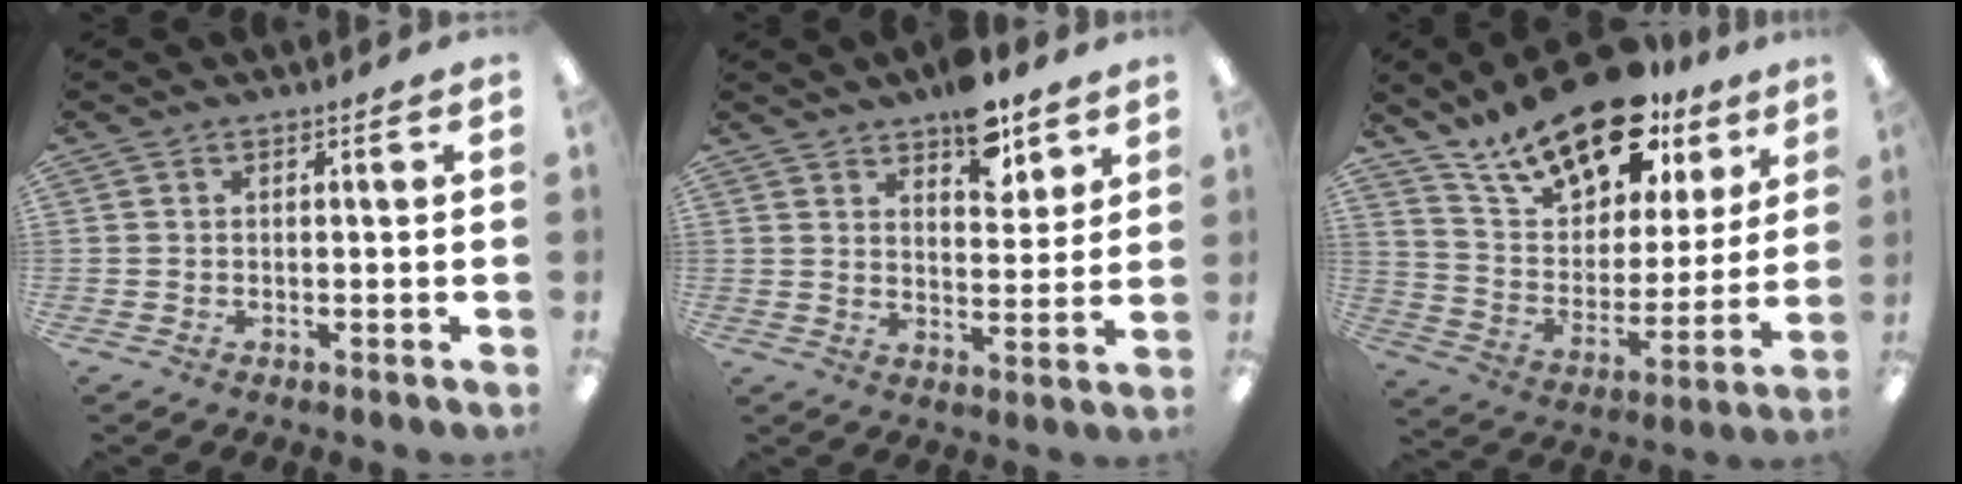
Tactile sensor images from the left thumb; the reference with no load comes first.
{"total": 10.9, "force": [7.6, 5.5, 5.6], "torque": [-0.058, -0.040, 0.129]}
{"total": 21.2, "force": [15.8, 9.3, 10.7], "torque": [-0.187, -0.094, 0.276]}